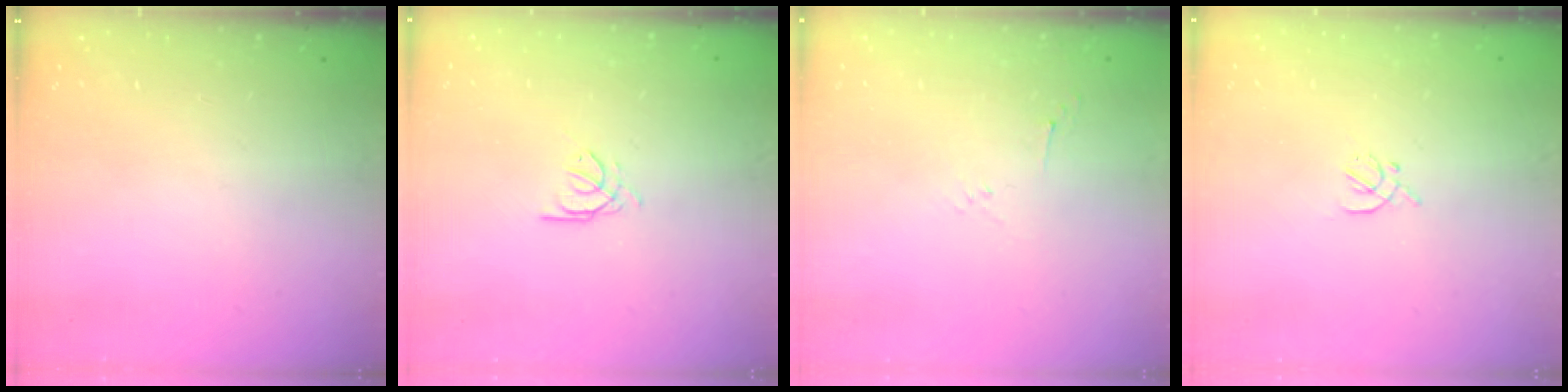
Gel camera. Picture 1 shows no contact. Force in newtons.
{"total": 0.7, "press": 0.6, "slide": 0.3}
{"total": 2.8, "press": 2.7, "slide": 0.6}
{"total": 1.4, "press": 1.3, "slide": 0.5}